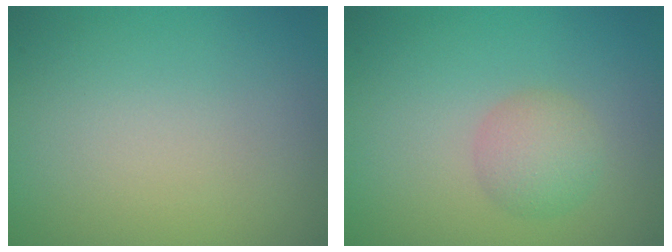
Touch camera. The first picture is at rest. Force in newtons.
{"total": 2.5, "press": 2.5, "slide": 0.1}